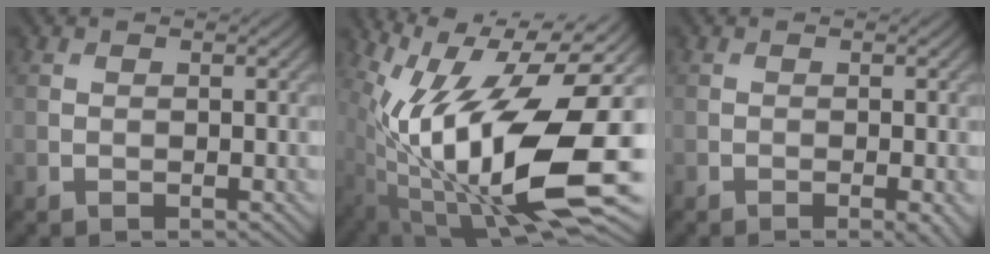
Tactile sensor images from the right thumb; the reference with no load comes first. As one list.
[{"total": 18.3, "force": [-1.6, 7.1, 16.7], "torque": [-0.285, -0.020, -0.028]}, {"total": 1.4, "force": [-0.6, 0.2, 1.3], "torque": [-0.019, -0.003, -0.009]}]